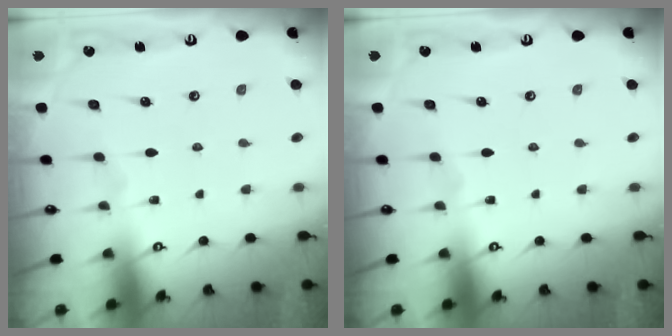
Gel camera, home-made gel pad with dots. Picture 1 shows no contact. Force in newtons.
{"total": 0.0}